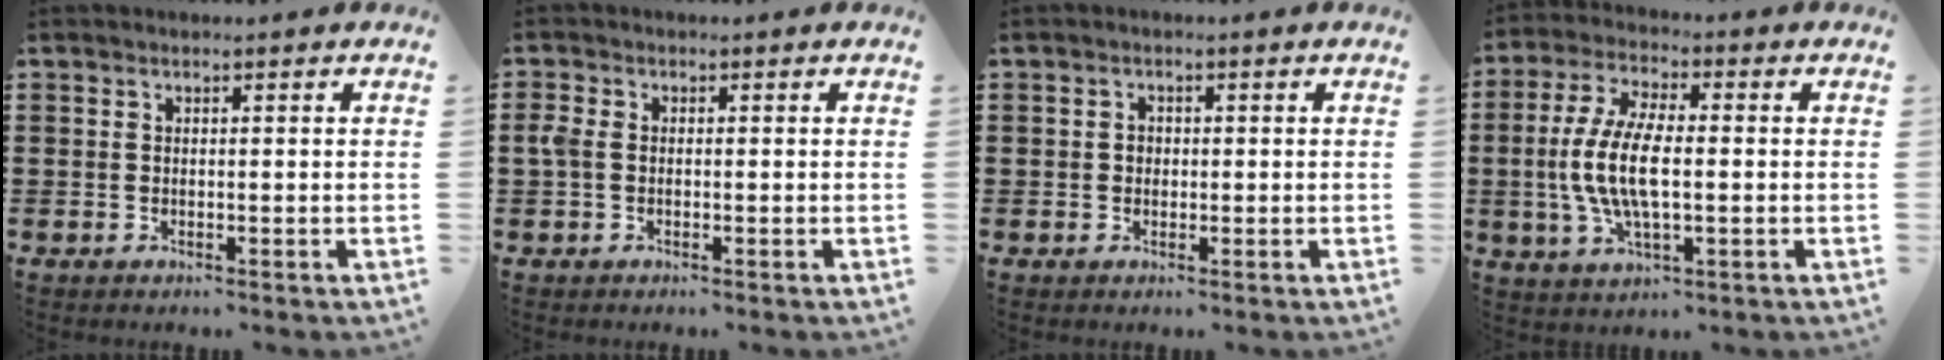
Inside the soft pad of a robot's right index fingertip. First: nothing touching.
{"total": 2.2, "force": [-0.2, 1.5, 1.6], "torque": [-0.056, -0.003, -0.011]}
{"total": 1.1, "force": [-0.1, 1.0, 0.5], "torque": [-0.012, 0.004, -0.002]}
{"total": 9.9, "force": [-0.9, 3.7, 9.1], "torque": [-0.207, -0.012, -0.023]}